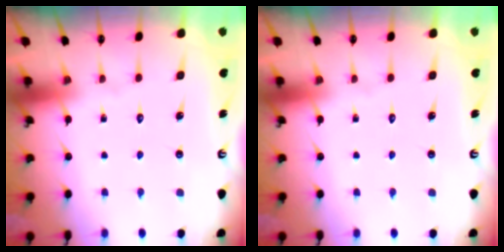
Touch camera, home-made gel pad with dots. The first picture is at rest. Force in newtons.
{"total": 0.0}